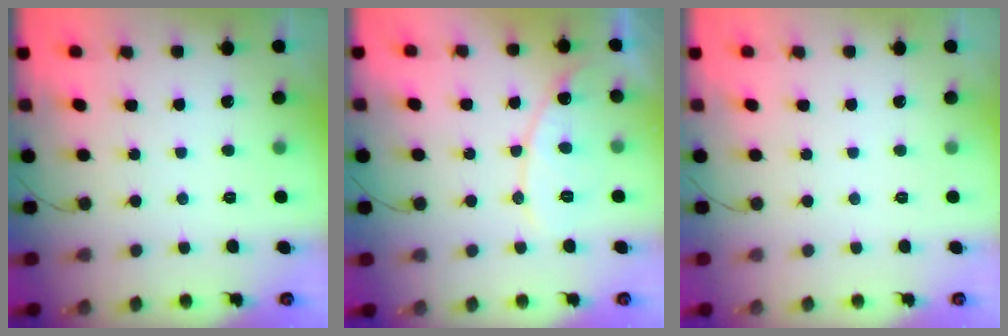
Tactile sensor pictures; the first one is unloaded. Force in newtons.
{"total": 9.9, "press": 9.9, "slide": 0.8}
{"total": 0.0}